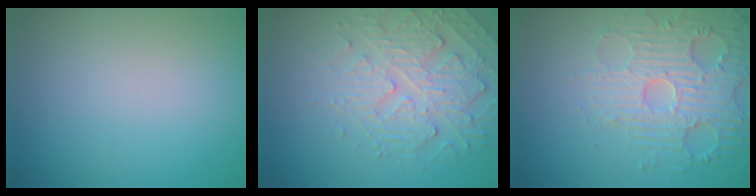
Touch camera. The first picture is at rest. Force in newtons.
{"total": 4.8, "press": 3.6, "slide": 3.1}
{"total": 4.9, "press": 4.4, "slide": 2.3}